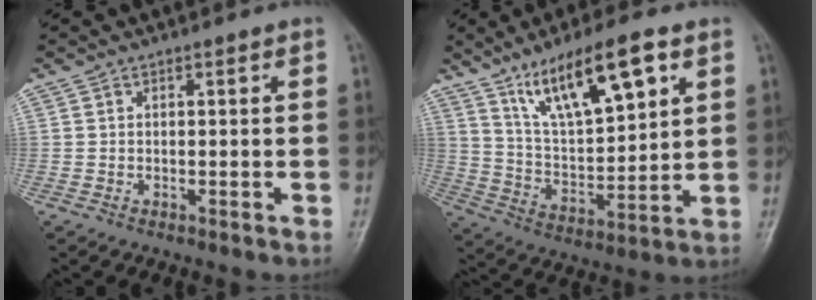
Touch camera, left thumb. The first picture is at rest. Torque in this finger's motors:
{"motor_torque": [0.49, 0.50, 1.80, -0.96, 0.39]}